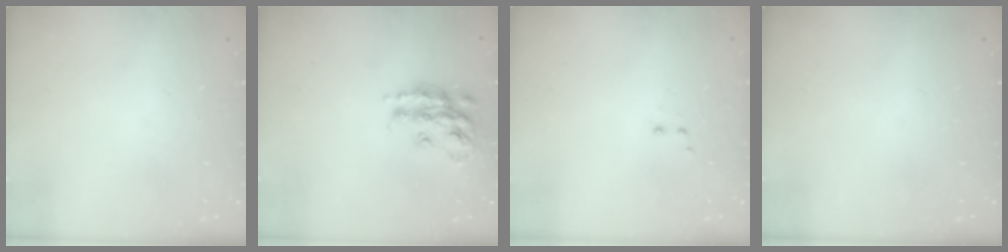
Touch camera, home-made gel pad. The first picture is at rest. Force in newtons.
{"total": 14.9, "press": 14.8, "slide": 0.8}
{"total": 2.0, "press": 1.8, "slide": 0.9}
{"total": 0.0}